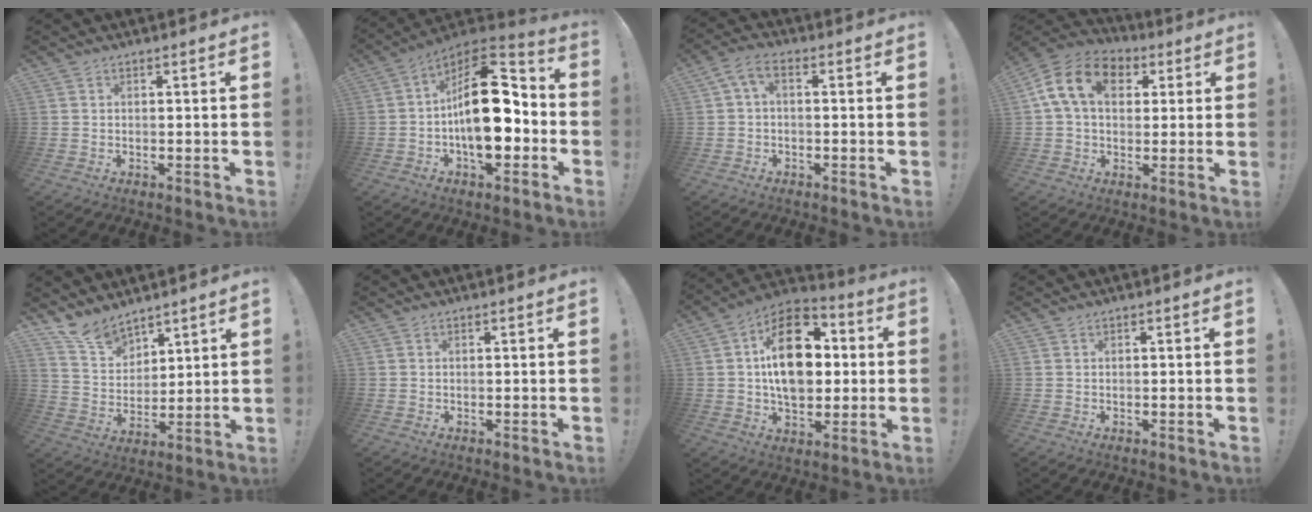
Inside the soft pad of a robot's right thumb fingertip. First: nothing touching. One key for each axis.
{"total": 21.0, "fx": -1.0, "fy": 11.1, "fz": 17.8, "tx": -0.274, "ty": 0.012, "tz": -0.013}
{"total": 4.0, "fx": -0.2, "fy": 1.4, "fz": 3.7, "tx": -0.078, "ty": -0.004, "tz": -0.001}
{"total": 14.7, "fx": 4.3, "fy": 10.1, "fz": 9.7, "tx": -0.172, "ty": 0.003, "tz": 0.079}
{"total": 11.2, "fx": 9.3, "fy": 5.5, "fz": 2.9, "tx": -0.063, "ty": -0.062, "tz": 0.184}
{"total": 0.0}
{"total": 21.1, "fx": 2.7, "fy": 13.9, "fz": 15.7, "tx": -0.235, "ty": 0.010, "tz": 0.050}
{"total": 0.0}